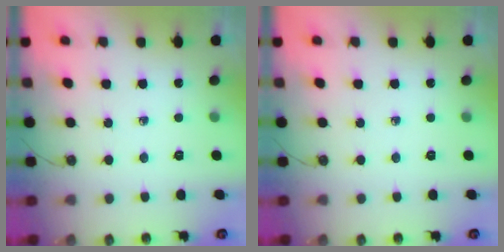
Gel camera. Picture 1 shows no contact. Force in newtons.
{"total": 0.0}